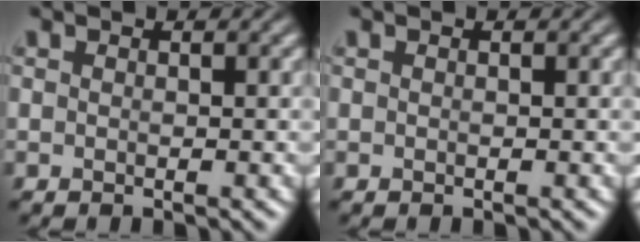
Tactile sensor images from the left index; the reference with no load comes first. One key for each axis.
{"total": 0.0}